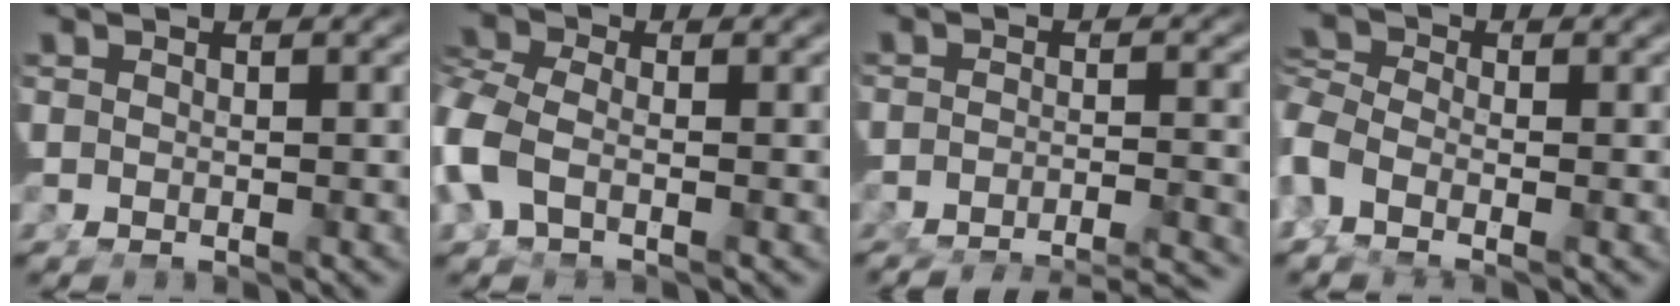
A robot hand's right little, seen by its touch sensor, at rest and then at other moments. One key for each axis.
{"total": 3.6, "fx": -0.5, "fy": 2.5, "fz": 2.6, "tx": -0.082, "ty": -0.017, "tz": 0.000}
{"total": 11.1, "fx": -10.4, "fy": 3.2, "fz": 2.5, "tx": -0.020, "ty": -0.024, "tz": -0.156}
{"total": 3.2, "fx": -1.0, "fy": 2.1, "fz": 2.2, "tx": -0.065, "ty": -0.014, "tz": -0.013}